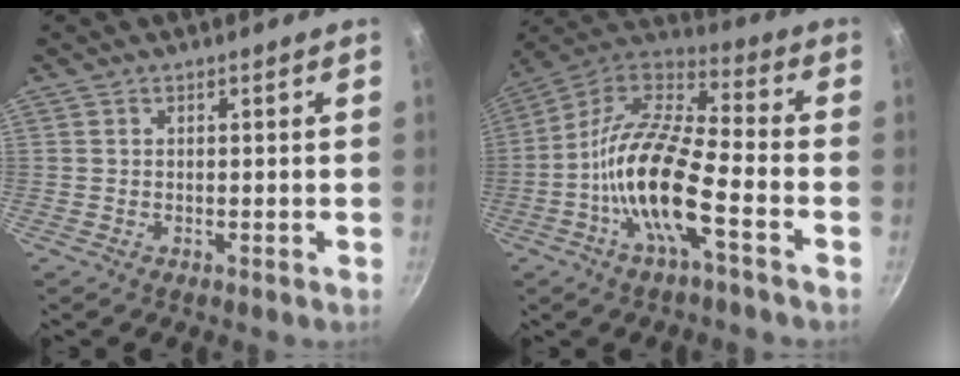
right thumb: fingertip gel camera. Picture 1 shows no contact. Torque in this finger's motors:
{"motor_torque": [0.14, 1.07, 1.99, -0.78, 0.50]}